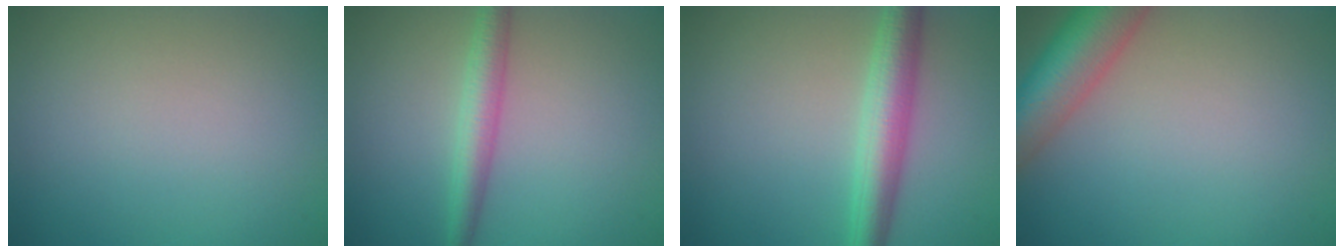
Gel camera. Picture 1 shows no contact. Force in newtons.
{"total": 2.9, "press": 2.9, "slide": 0.1}
{"total": 4.5, "press": 4.5, "slide": 0.1}
{"total": 7.1, "press": 7.1, "slide": 0.4}